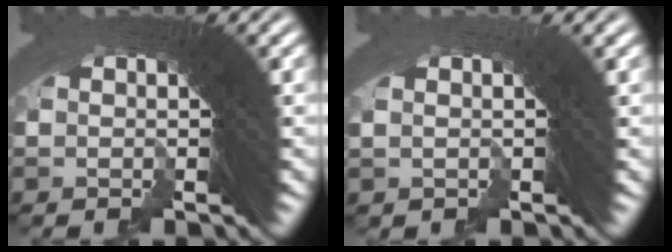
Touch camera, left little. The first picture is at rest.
{"total": 0.9, "force": [0.3, -0.7, 0.4], "torque": [0.003, 0.018, 0.002]}